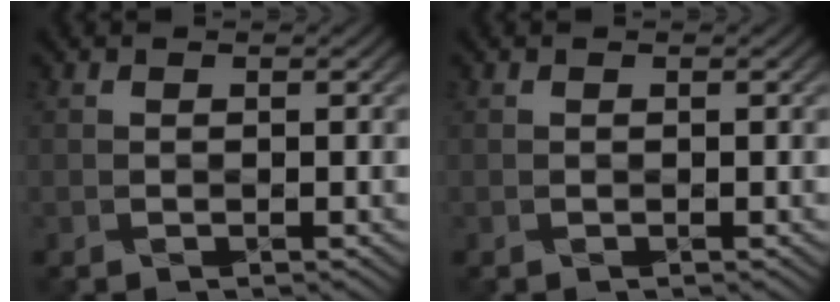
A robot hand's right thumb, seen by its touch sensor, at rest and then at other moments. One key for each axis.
{"total": 0.0}